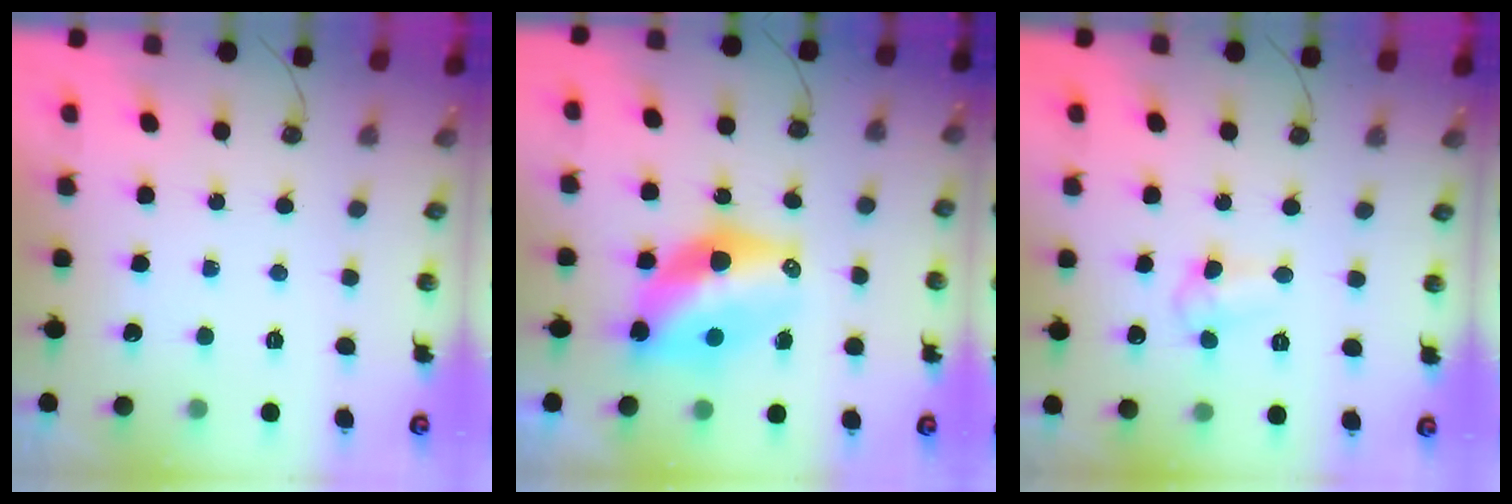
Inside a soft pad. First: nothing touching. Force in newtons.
{"total": 13.8, "press": 12.8, "slide": 5.1}
{"total": 5.3, "press": 5.2, "slide": 0.6}